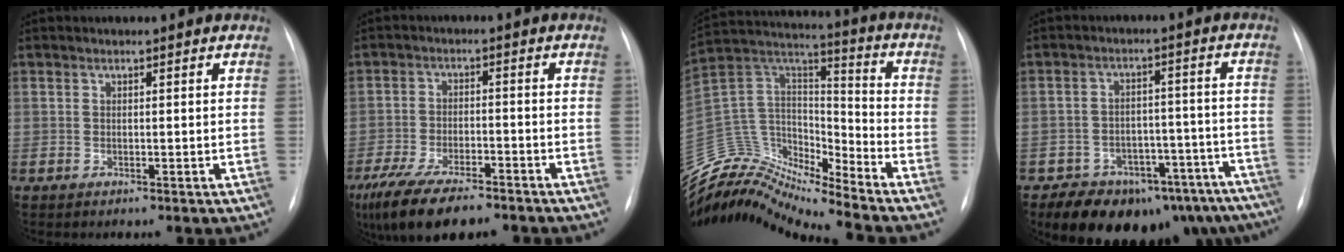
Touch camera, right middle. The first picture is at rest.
{"total": 14.2, "force": [-10.8, 4.1, 8.1], "torque": [-0.165, -0.025, -0.178]}
{"total": 16.3, "force": [-15.7, 2.1, 3.6], "torque": [-0.069, 0.081, -0.291]}
{"total": 19.7, "force": [-16.2, 8.8, 7.1], "torque": [-0.062, 0.033, -0.202]}